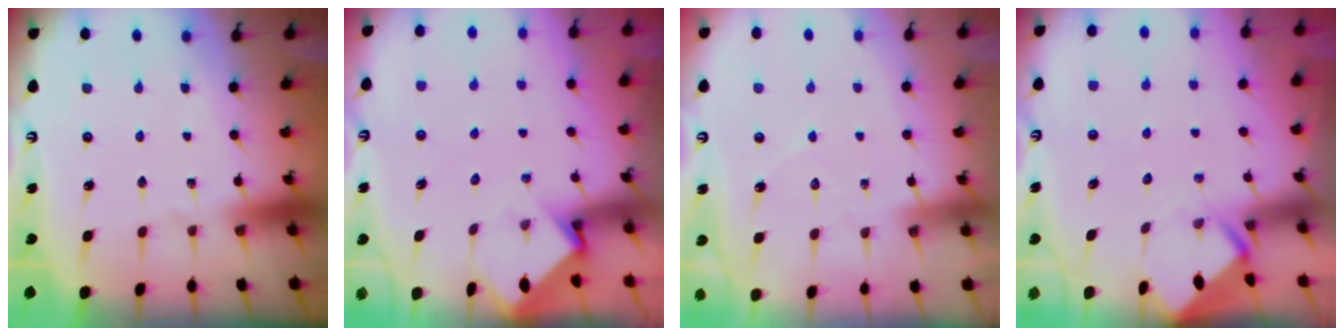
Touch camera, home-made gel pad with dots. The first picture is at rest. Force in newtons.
{"total": 3.7, "press": 3.7, "slide": 0.2}
{"total": 4.0, "press": 4.0, "slide": 0.3}
{"total": 3.5, "press": 3.5, "slide": 0.2}